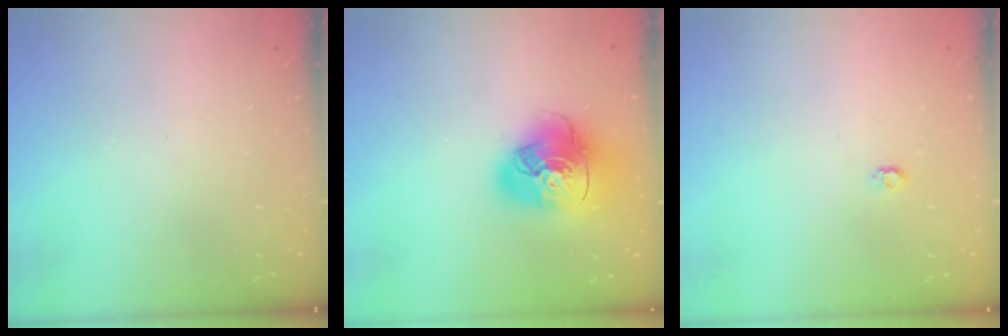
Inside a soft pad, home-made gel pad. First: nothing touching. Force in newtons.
{"total": 18.0, "press": 17.8, "slide": 2.8}
{"total": 3.7, "press": 3.7, "slide": 0.4}